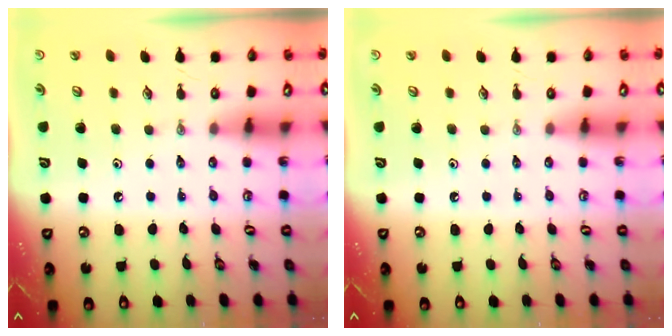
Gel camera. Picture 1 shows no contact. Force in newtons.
{"total": 0.0}